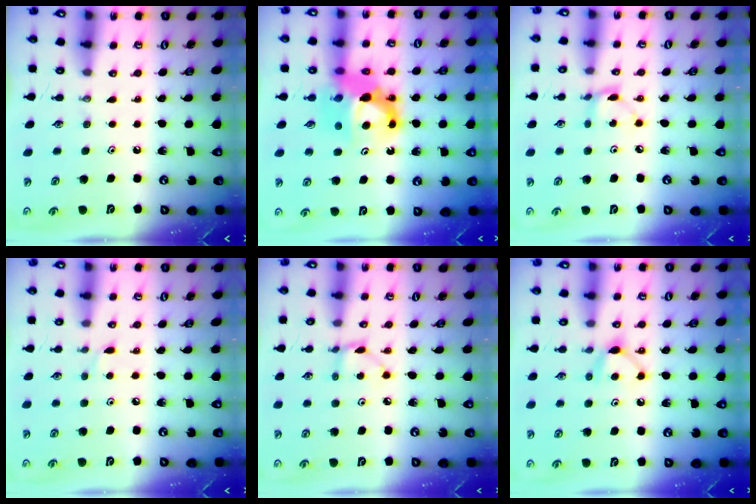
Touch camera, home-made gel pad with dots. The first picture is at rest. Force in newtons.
{"total": 12.4, "press": 12.1, "slide": 2.5}
{"total": 2.8, "press": 2.8, "slide": 0.2}
{"total": 4.1, "press": 4.0, "slide": 0.6}
{"total": 4.0, "press": 4.0, "slide": 0.5}
{"total": 7.5, "press": 7.4, "slide": 1.0}